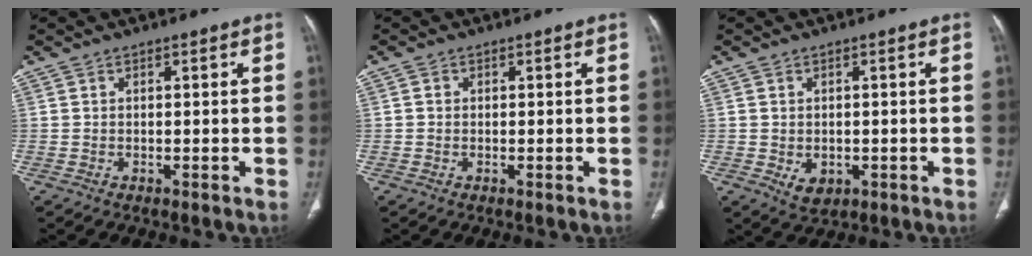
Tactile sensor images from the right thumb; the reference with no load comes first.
{"total": 0.9, "force": [0.0, 0.8, 0.3], "torque": [-0.002, 0.002, 0.000]}
{"total": 3.7, "force": [-0.8, 2.8, 2.3], "torque": [-0.030, -0.001, 0.000]}